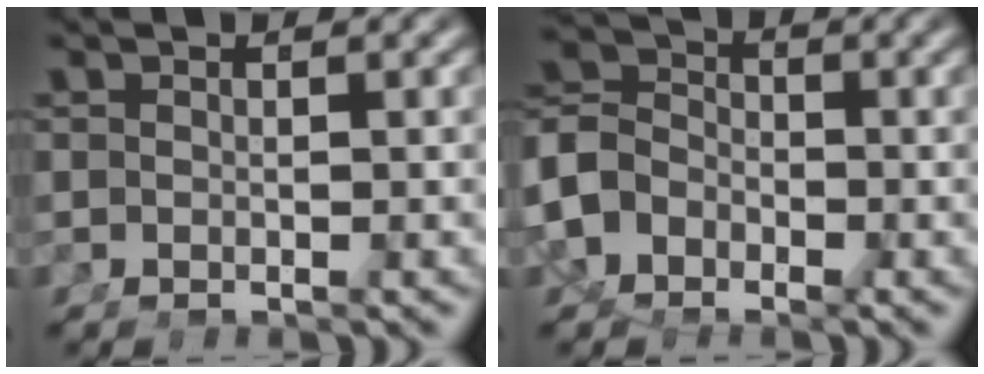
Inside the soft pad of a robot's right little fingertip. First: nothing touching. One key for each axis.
{"total": 8.1, "fx": -1.9, "fy": 7.2, "fz": 3.1, "tx": -0.084, "ty": -0.026, "tz": -0.032}